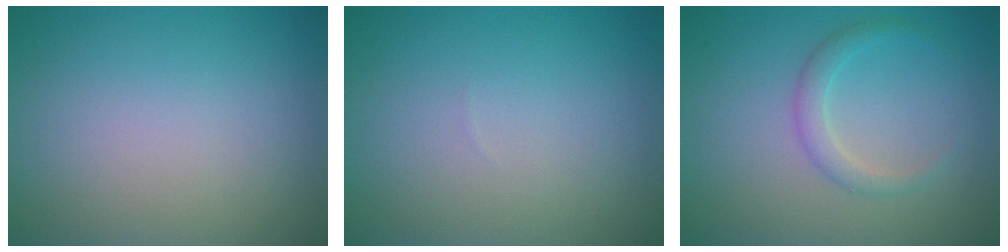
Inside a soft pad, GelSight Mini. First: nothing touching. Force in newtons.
{"total": 0.0}
{"total": 1.8, "press": 1.8, "slide": 0.1}